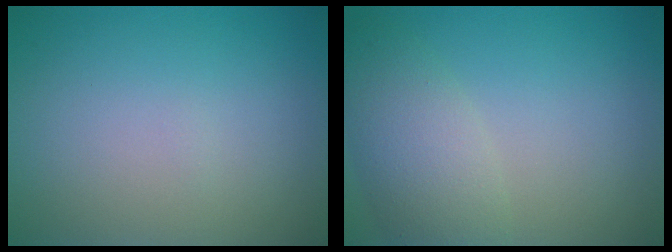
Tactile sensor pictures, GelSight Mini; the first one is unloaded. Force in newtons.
{"total": 4.3, "press": 4.3, "slide": 0.3}